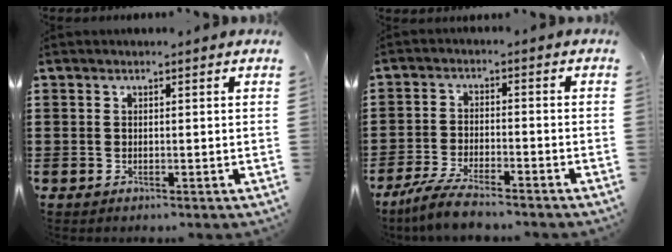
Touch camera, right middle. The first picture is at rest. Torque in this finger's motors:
{"motor_torque": [0.51, -0.20, 0.14, 0.03]}